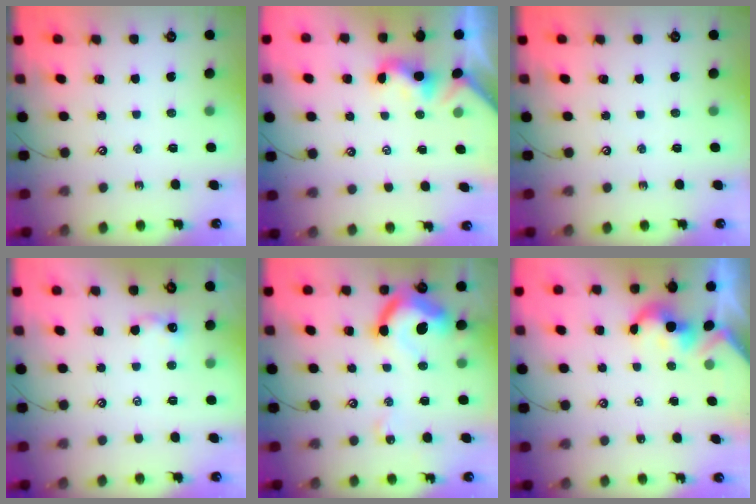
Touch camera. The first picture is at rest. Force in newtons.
{"total": 1.9, "press": 1.9, "slide": 0.6}
{"total": 0.0}
{"total": 0.7, "press": 0.5, "slide": 0.5}
{"total": 13.7, "press": 13.6, "slide": 1.5}
{"total": 2.1, "press": 2.0, "slide": 0.3}